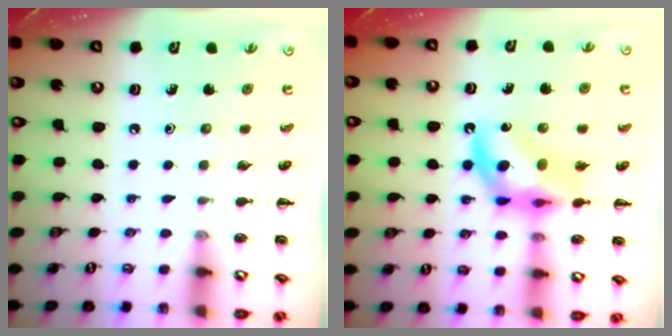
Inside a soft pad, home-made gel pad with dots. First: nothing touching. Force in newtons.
{"total": 10.8, "press": 10.3, "slide": 3.4}